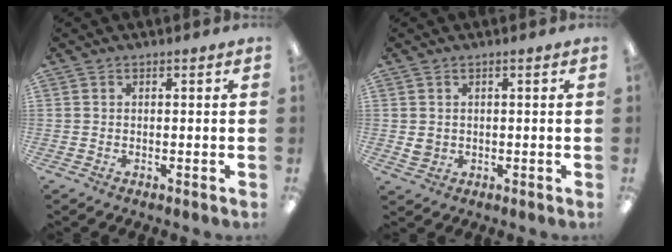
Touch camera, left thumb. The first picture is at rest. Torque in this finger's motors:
{"motor_torque": [-0.33, 0.25, -0.03, 0.03, 0.07]}